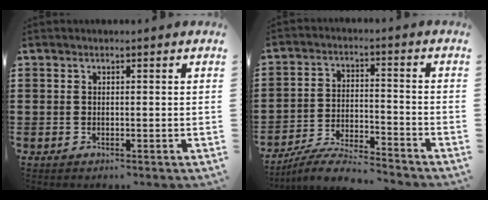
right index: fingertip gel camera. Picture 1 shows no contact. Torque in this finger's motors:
{"motor_torque": [-0.21, 0.92, -1.05, -0.21]}